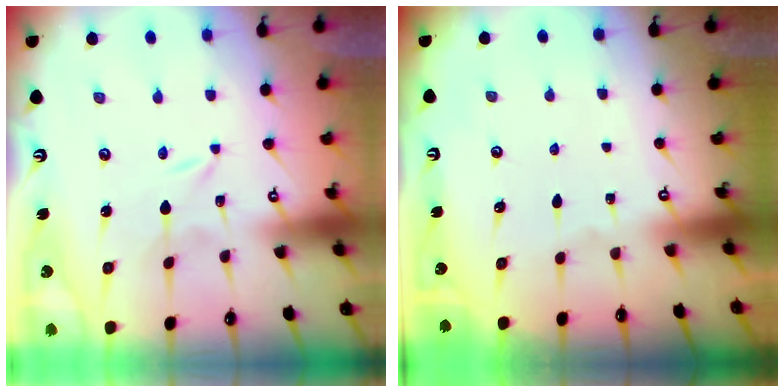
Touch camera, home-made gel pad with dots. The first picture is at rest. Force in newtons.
{"total": 0.0}